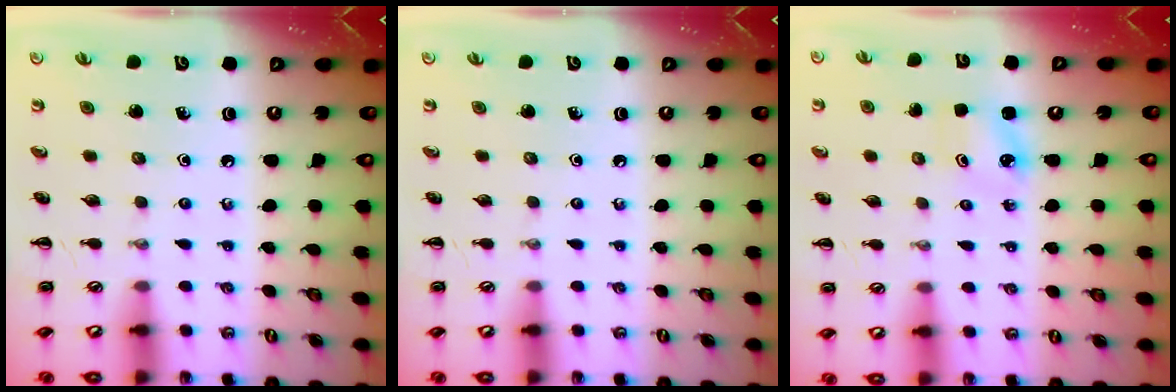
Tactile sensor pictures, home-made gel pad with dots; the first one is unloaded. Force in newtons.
{"total": 0.0}
{"total": 2.6, "press": 2.5, "slide": 0.7}